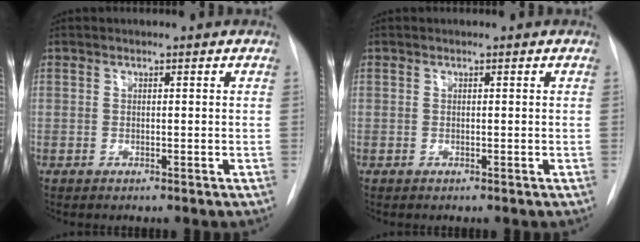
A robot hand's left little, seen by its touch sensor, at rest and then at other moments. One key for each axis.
{"total": 0.0}